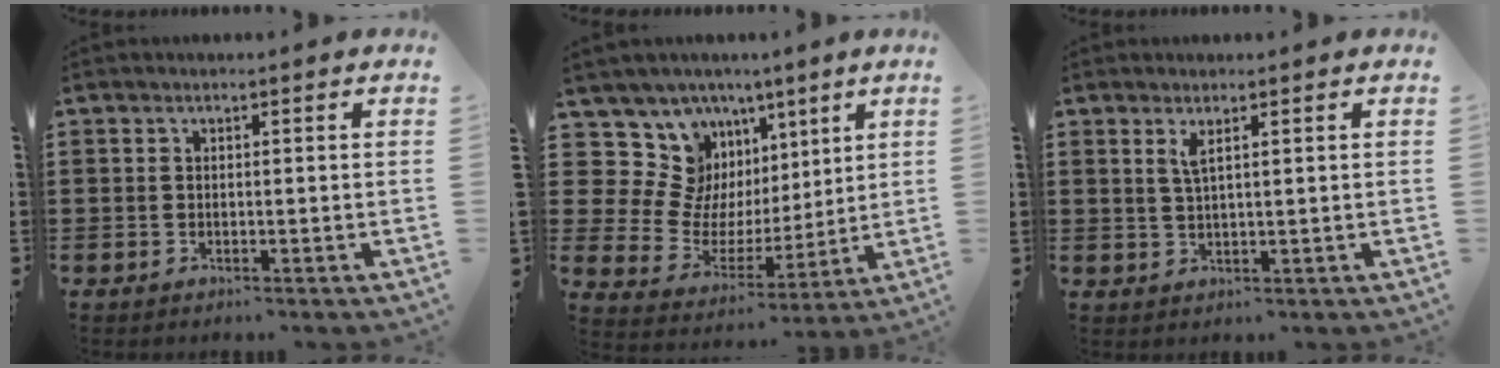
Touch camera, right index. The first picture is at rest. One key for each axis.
{"total": 10.9, "fx": 4.7, "fy": 9.7, "fz": 2.0, "tx": -0.078, "ty": -0.049, "tz": 0.093}
{"total": 2.0, "fx": 1.1, "fy": 0.4, "fz": 1.6, "tx": -0.035, "ty": 0.003, "tz": 0.019}